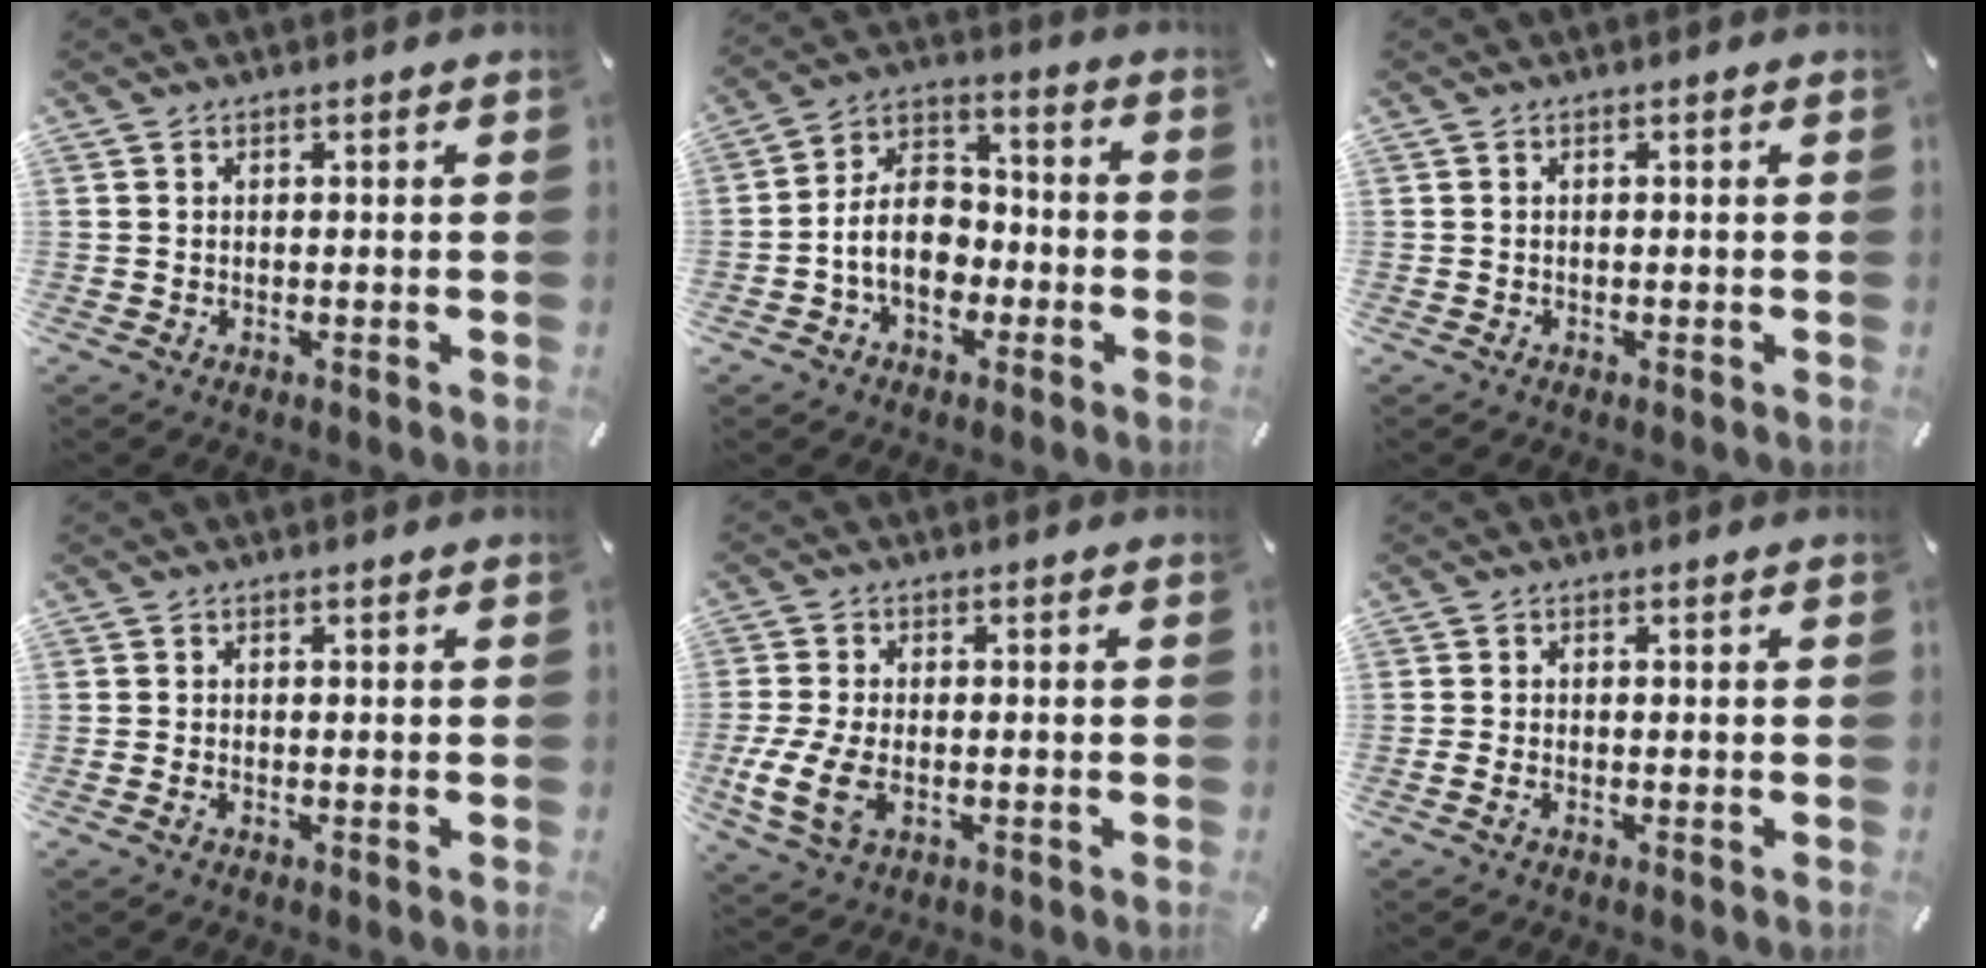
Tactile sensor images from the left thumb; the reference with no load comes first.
{"total": 12.0, "force": [-3.1, 9.0, 7.2], "torque": [-0.148, 0.024, -0.054]}
{"total": 0.0}
{"total": 0.9, "force": [-0.4, 0.3, 0.7], "torque": [-0.014, -0.003, -0.006]}
{"total": 8.9, "force": [-2.1, 5.2, 6.9], "torque": [-0.154, -0.005, -0.034]}
{"total": 1.3, "force": [-0.6, 0.5, 1.0], "torque": [-0.021, -0.001, -0.009]}